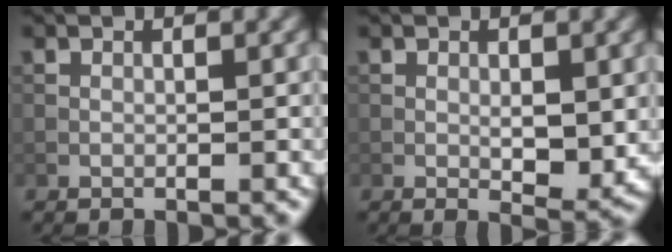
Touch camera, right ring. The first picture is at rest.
{"total": 3.0, "force": [-0.2, 1.3, 2.8], "torque": [-0.039, -0.006, 0.001]}